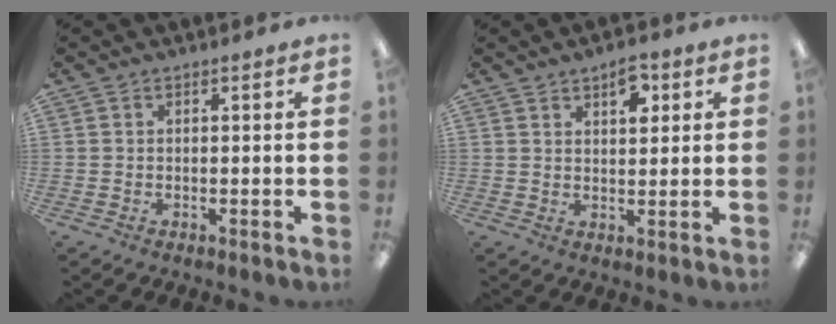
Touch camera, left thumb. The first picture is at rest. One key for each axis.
{"total": 5.3, "fx": 3.3, "fy": 2.7, "fz": 3.1, "tx": -0.028, "ty": -0.015, "tz": 0.051}